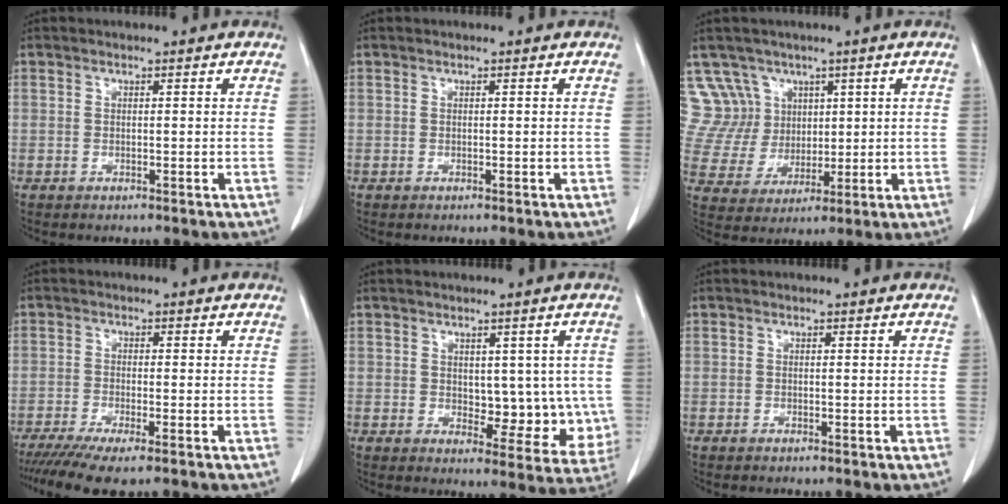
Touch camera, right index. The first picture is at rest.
{"total": 0.0}
{"total": 9.4, "force": [5.0, 8.0, -0.2], "torque": [0.000, 0.033, 0.108]}
{"total": 7.2, "force": [-5.4, 0.8, 4.7], "torque": [-0.074, -0.016, -0.090]}
{"total": 8.1, "force": [0.5, 4.8, 6.5], "torque": [-0.055, 0.000, 0.017]}
{"total": 0.0}